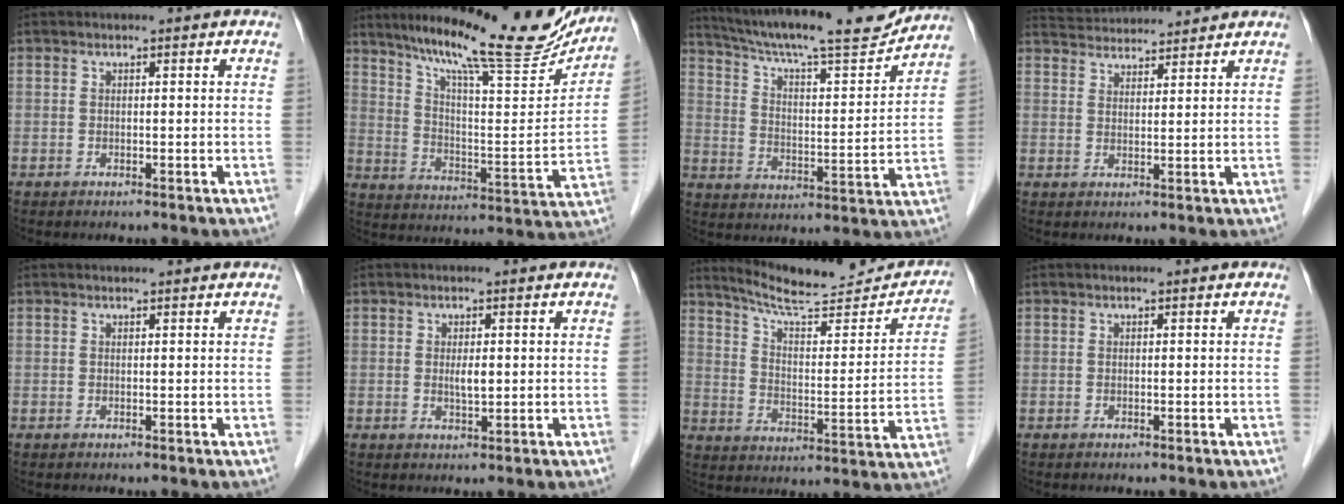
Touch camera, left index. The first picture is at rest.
{"total": 22.3, "force": [18.6, 2.6, 12.0], "torque": [-0.194, -0.018, 0.269]}
{"total": 19.5, "force": [17.7, 1.3, 7.9], "torque": [-0.140, -0.012, 0.265]}
{"total": 8.5, "force": [8.4, 0.6, 1.4], "torque": [-0.033, 0.033, 0.131]}
{"total": 1.1, "force": [1.1, -0.1, 0.2], "torque": [-0.008, 0.006, 0.016]}
{"total": 1.8, "force": [0.3, 0.5, 1.7], "torque": [-0.033, -0.003, 0.007]}
{"total": 18.6, "force": [17.2, 2.4, 6.5], "torque": [-0.092, -0.031, 0.239]}
{"total": 0.0}